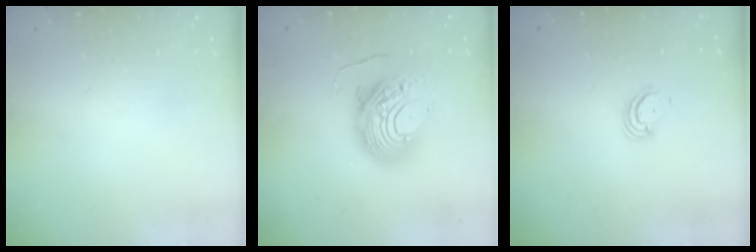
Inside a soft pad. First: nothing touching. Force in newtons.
{"total": 13.9, "press": 13.9, "slide": 1.4}
{"total": 3.6, "press": 3.6, "slide": 0.3}